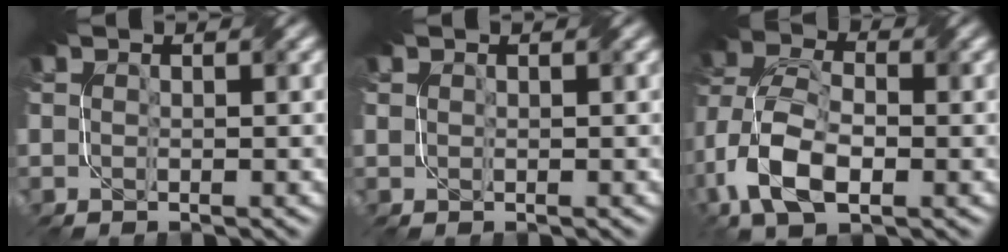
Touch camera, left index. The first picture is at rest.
{"total": 0.5, "force": [0.4, 0.4, 0.0], "torque": [-0.003, -0.002, 0.010]}
{"total": 8.7, "force": [-3.1, 4.8, 6.6], "torque": [-0.142, 0.001, -0.070]}